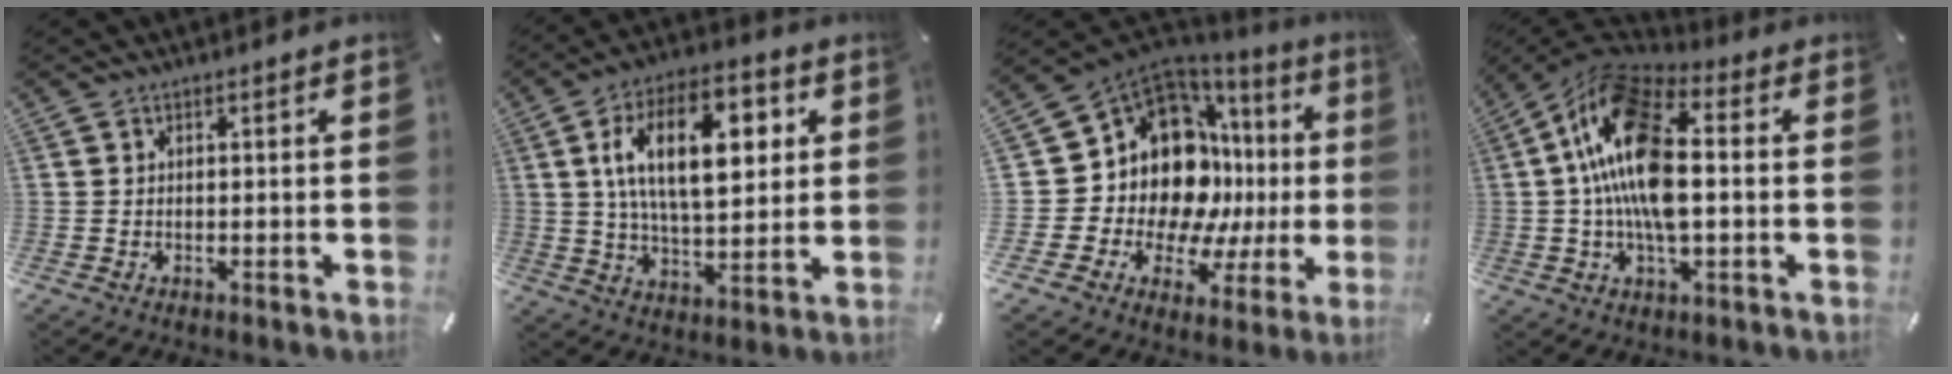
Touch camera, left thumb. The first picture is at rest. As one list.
[{"total": 18.9, "force": [5.6, 9.8, 15.2], "torque": [-0.264, 0.004, 0.085]}, {"total": 17.6, "force": [3.9, 13.6, 10.5], "torque": [-0.175, -0.067, 0.084]}, {"total": 18.2, "force": [0.7, 9.8, 15.3], "torque": [-0.311, 0.006, 0.010]}]